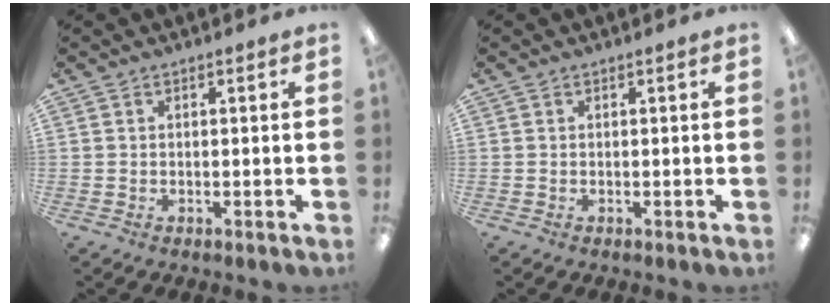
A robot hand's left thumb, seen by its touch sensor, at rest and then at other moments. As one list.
[{"total": 0.0}]